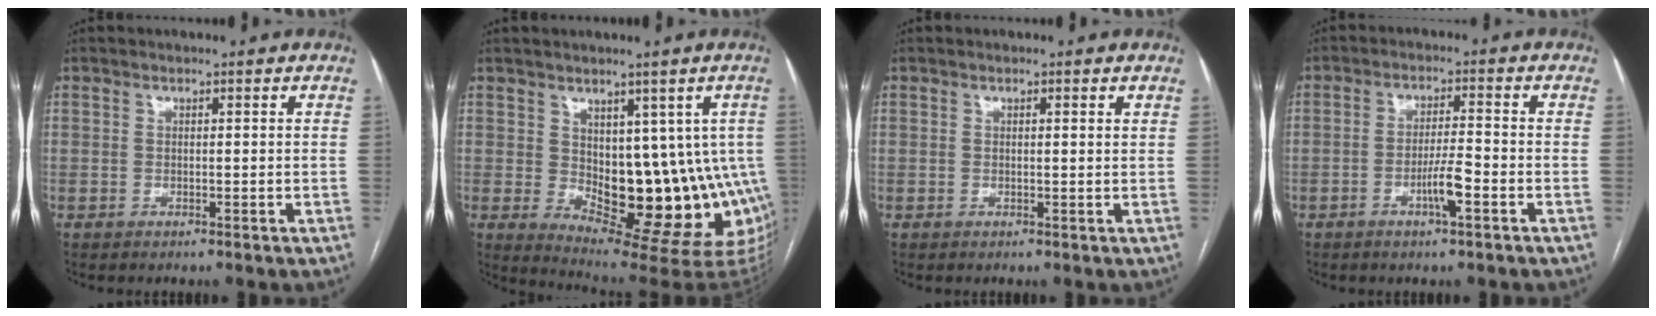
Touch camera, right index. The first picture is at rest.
{"total": 16.2, "force": [-0.9, 9.0, 13.5], "torque": [-0.146, 0.002, 0.008]}
{"total": 0.9, "force": [0.5, 0.1, 0.7], "torque": [-0.017, 0.003, 0.004]}
{"total": 4.6, "force": [-2.1, 0.4, 4.1], "torque": [-0.078, -0.002, -0.038]}